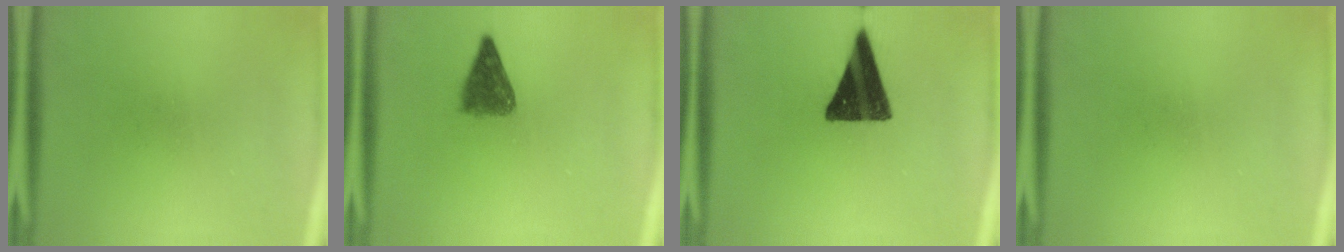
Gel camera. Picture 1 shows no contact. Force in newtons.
{"total": 4.7}
{"total": 15.8}
{"total": 0.0}